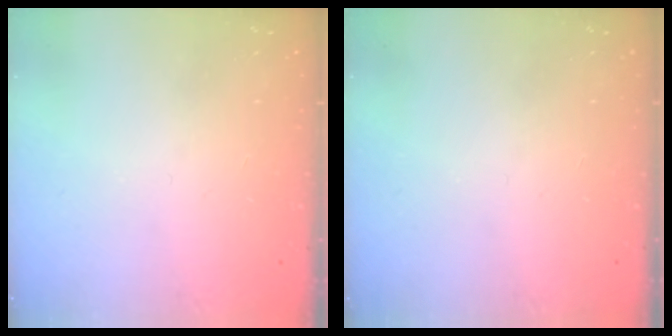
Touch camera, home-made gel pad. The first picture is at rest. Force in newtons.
{"total": 0.0}